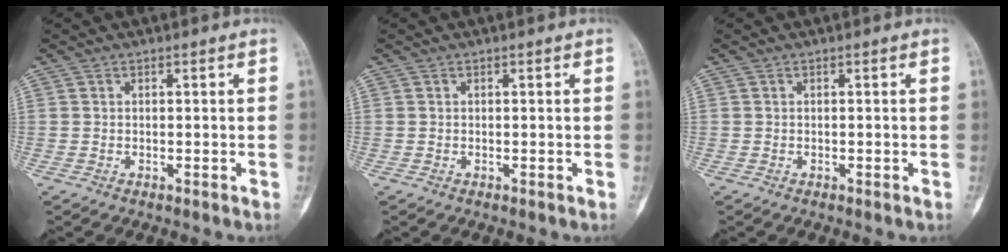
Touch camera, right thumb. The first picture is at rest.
{"total": 0.0}
{"total": 0.0}